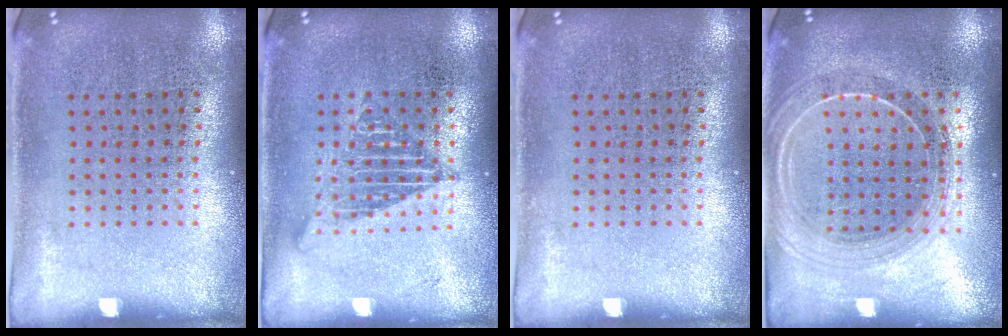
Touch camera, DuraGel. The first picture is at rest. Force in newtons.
{"total": 1.2, "press": 1.2, "slide": 0.1}
{"total": 0.0}
{"total": 2.0, "press": 1.7, "slide": 0.9}